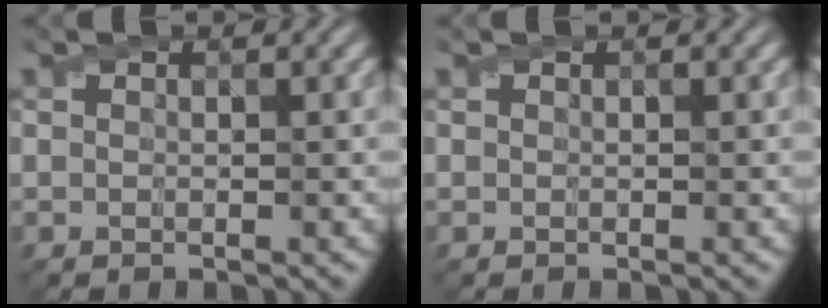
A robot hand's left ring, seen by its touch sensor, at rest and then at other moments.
{"total": 0.0}